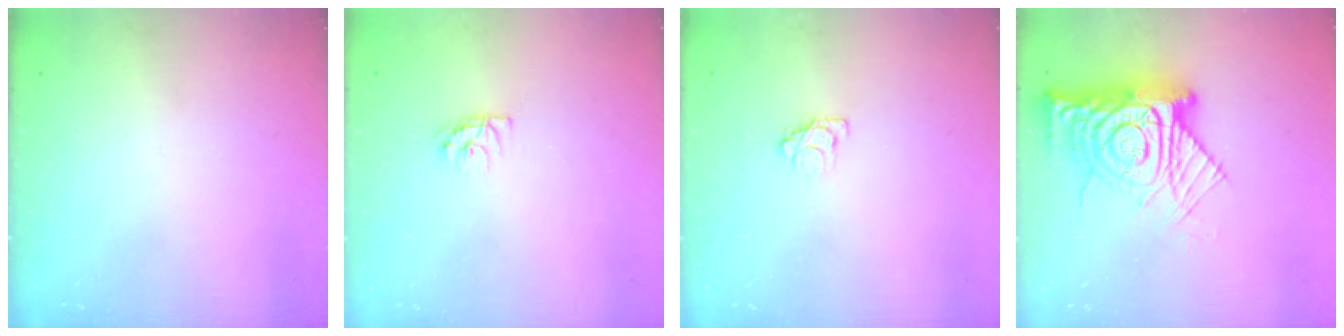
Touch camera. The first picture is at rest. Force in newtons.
{"total": 3.9, "press": 3.9, "slide": 0.3}
{"total": 3.6, "press": 3.6, "slide": 0.4}
{"total": 17.3, "press": 17.2, "slide": 1.7}